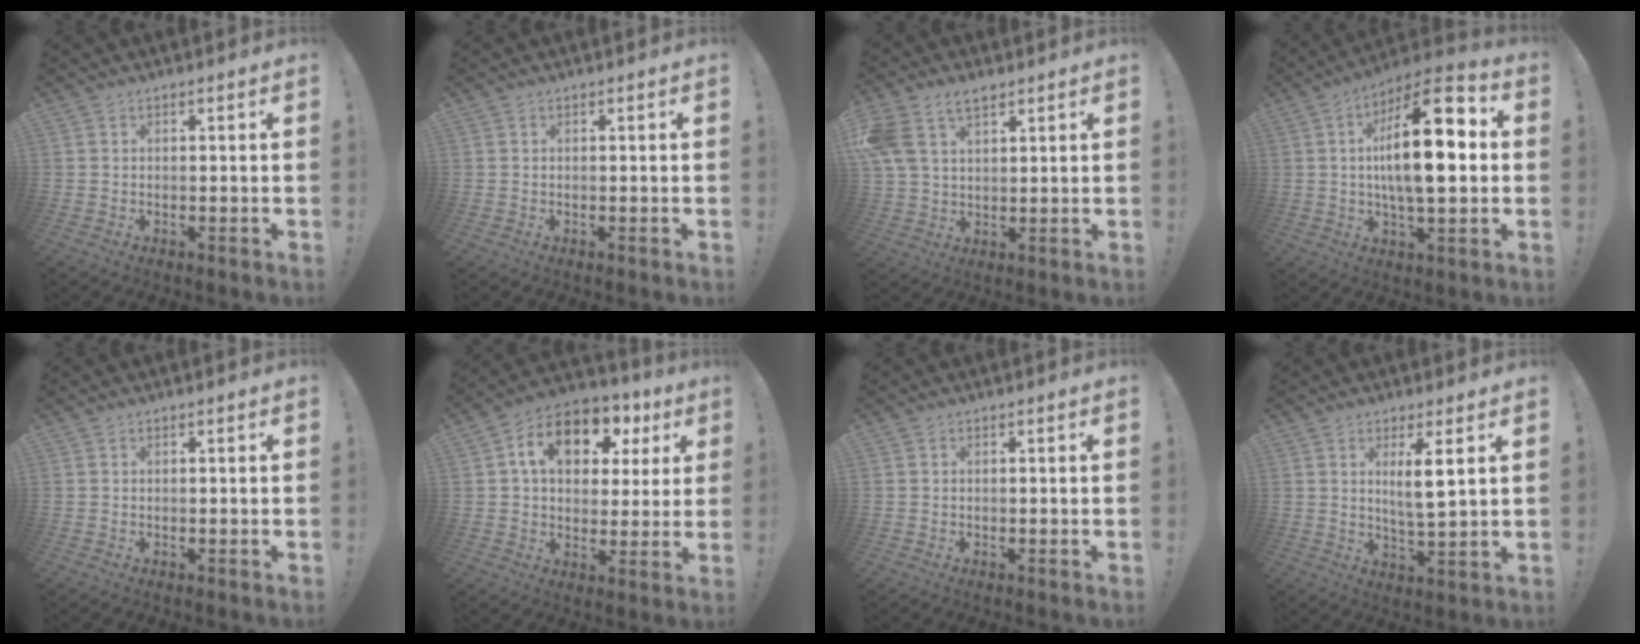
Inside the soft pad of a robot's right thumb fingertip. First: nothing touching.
{"total": 0.0}
{"total": 8.9, "force": [5.3, 5.3, 4.8], "torque": [-0.096, -0.012, 0.105]}
{"total": 19.9, "force": [2.0, 7.3, 18.5], "torque": [-0.304, -0.004, 0.018]}
{"total": 0.0}
{"total": 14.9, "force": [5.7, 10.2, 9.4], "torque": [-0.146, -0.010, 0.101]}
{"total": 0.0}
{"total": 6.7, "force": [2.7, 0.8, 6.0], "torque": [-0.102, -0.012, 0.042]}